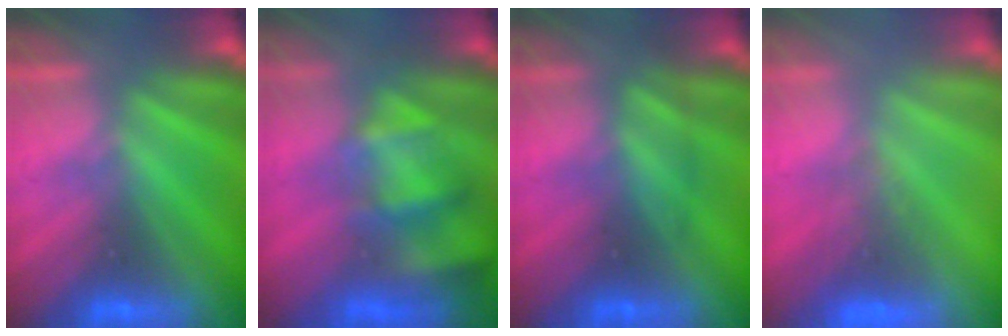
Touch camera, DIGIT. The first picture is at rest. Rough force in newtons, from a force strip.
{"total": 4.8}
{"total": 2.4}
{"total": 8.2}